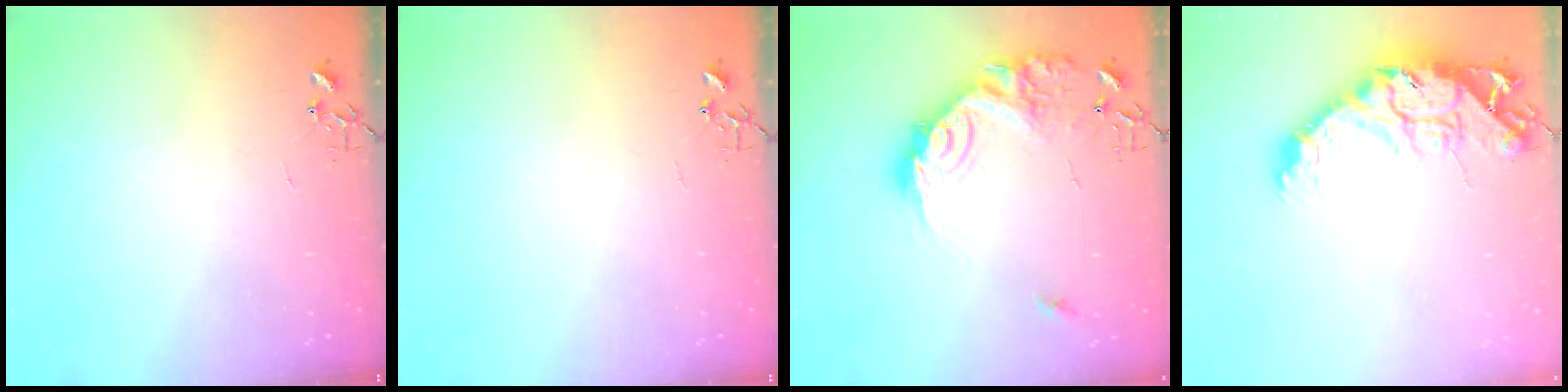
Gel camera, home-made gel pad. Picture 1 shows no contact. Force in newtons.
{"total": 0.0}
{"total": 19.2, "press": 19.2, "slide": 1.0}
{"total": 18.3, "press": 18.3, "slide": 1.4}